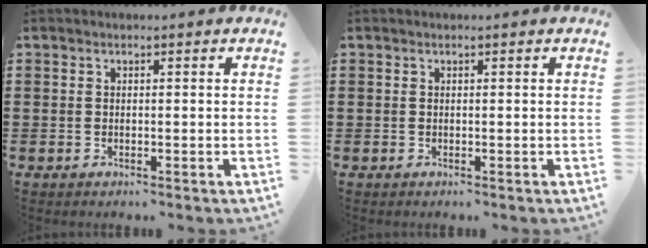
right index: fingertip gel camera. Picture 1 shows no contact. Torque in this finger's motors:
{"motor_torque": [0.00, 0.26, -0.01, 0.00]}